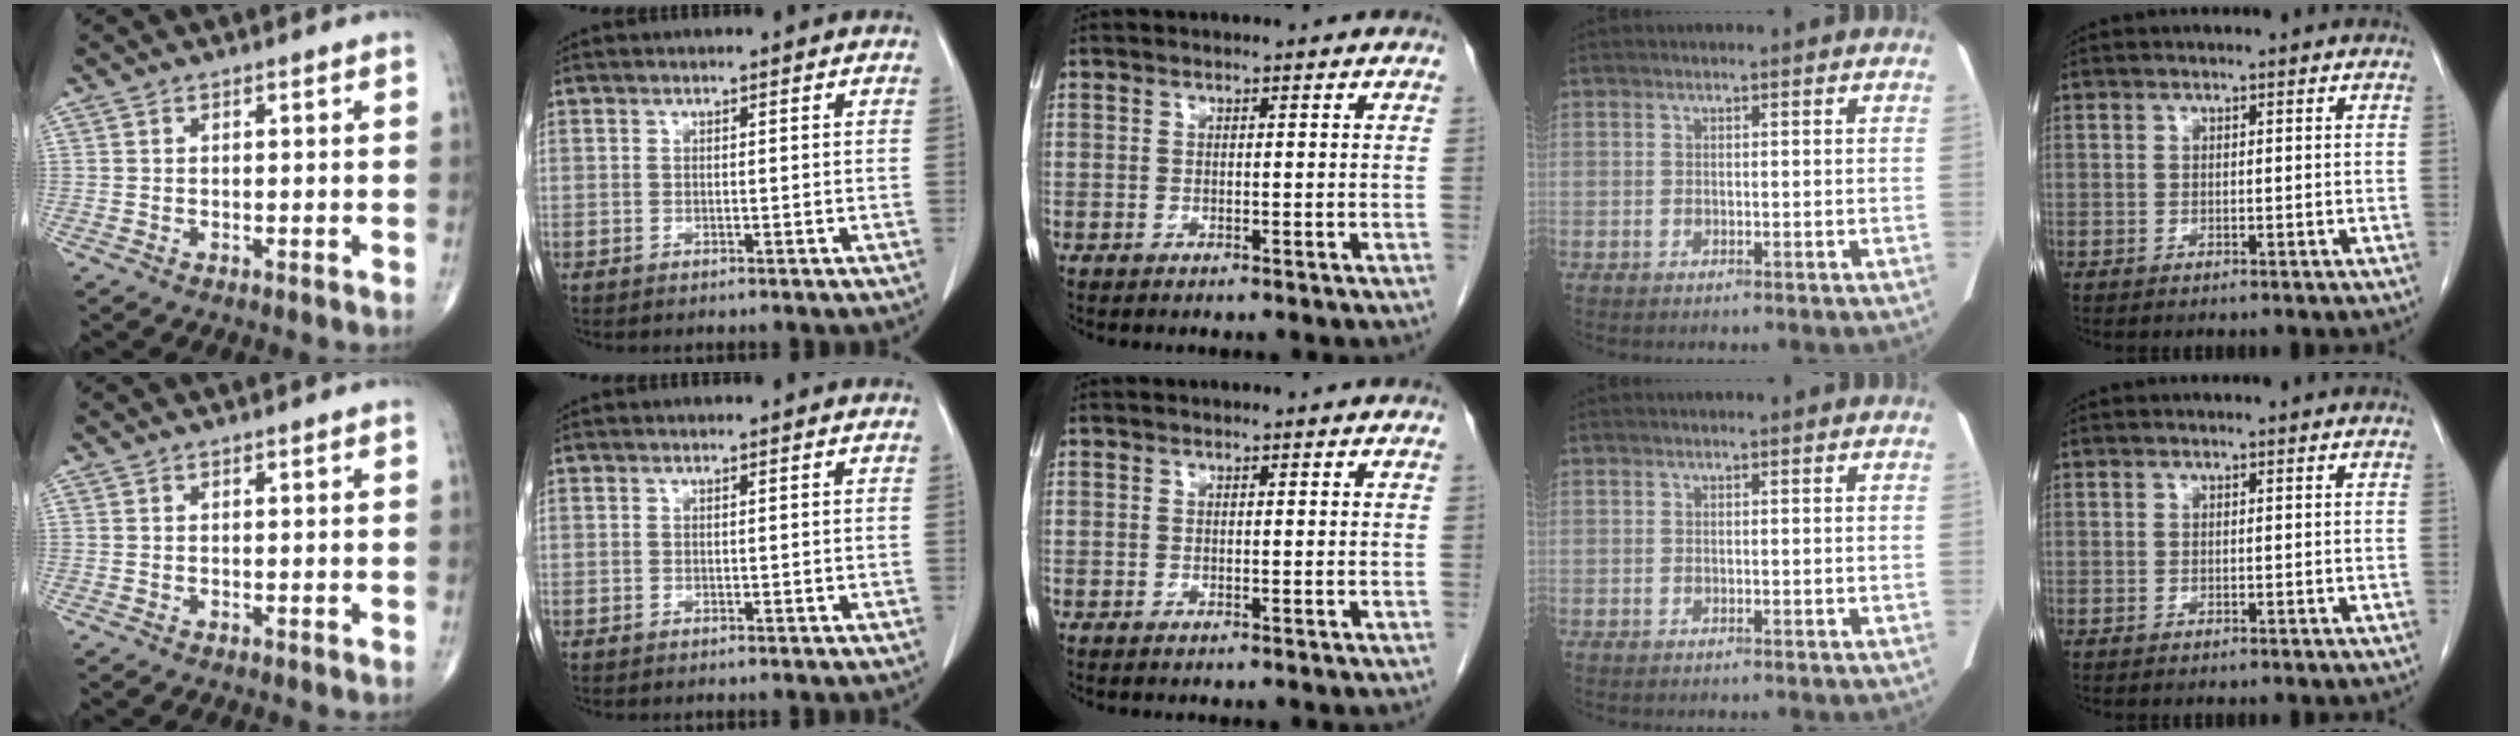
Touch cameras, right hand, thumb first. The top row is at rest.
{}